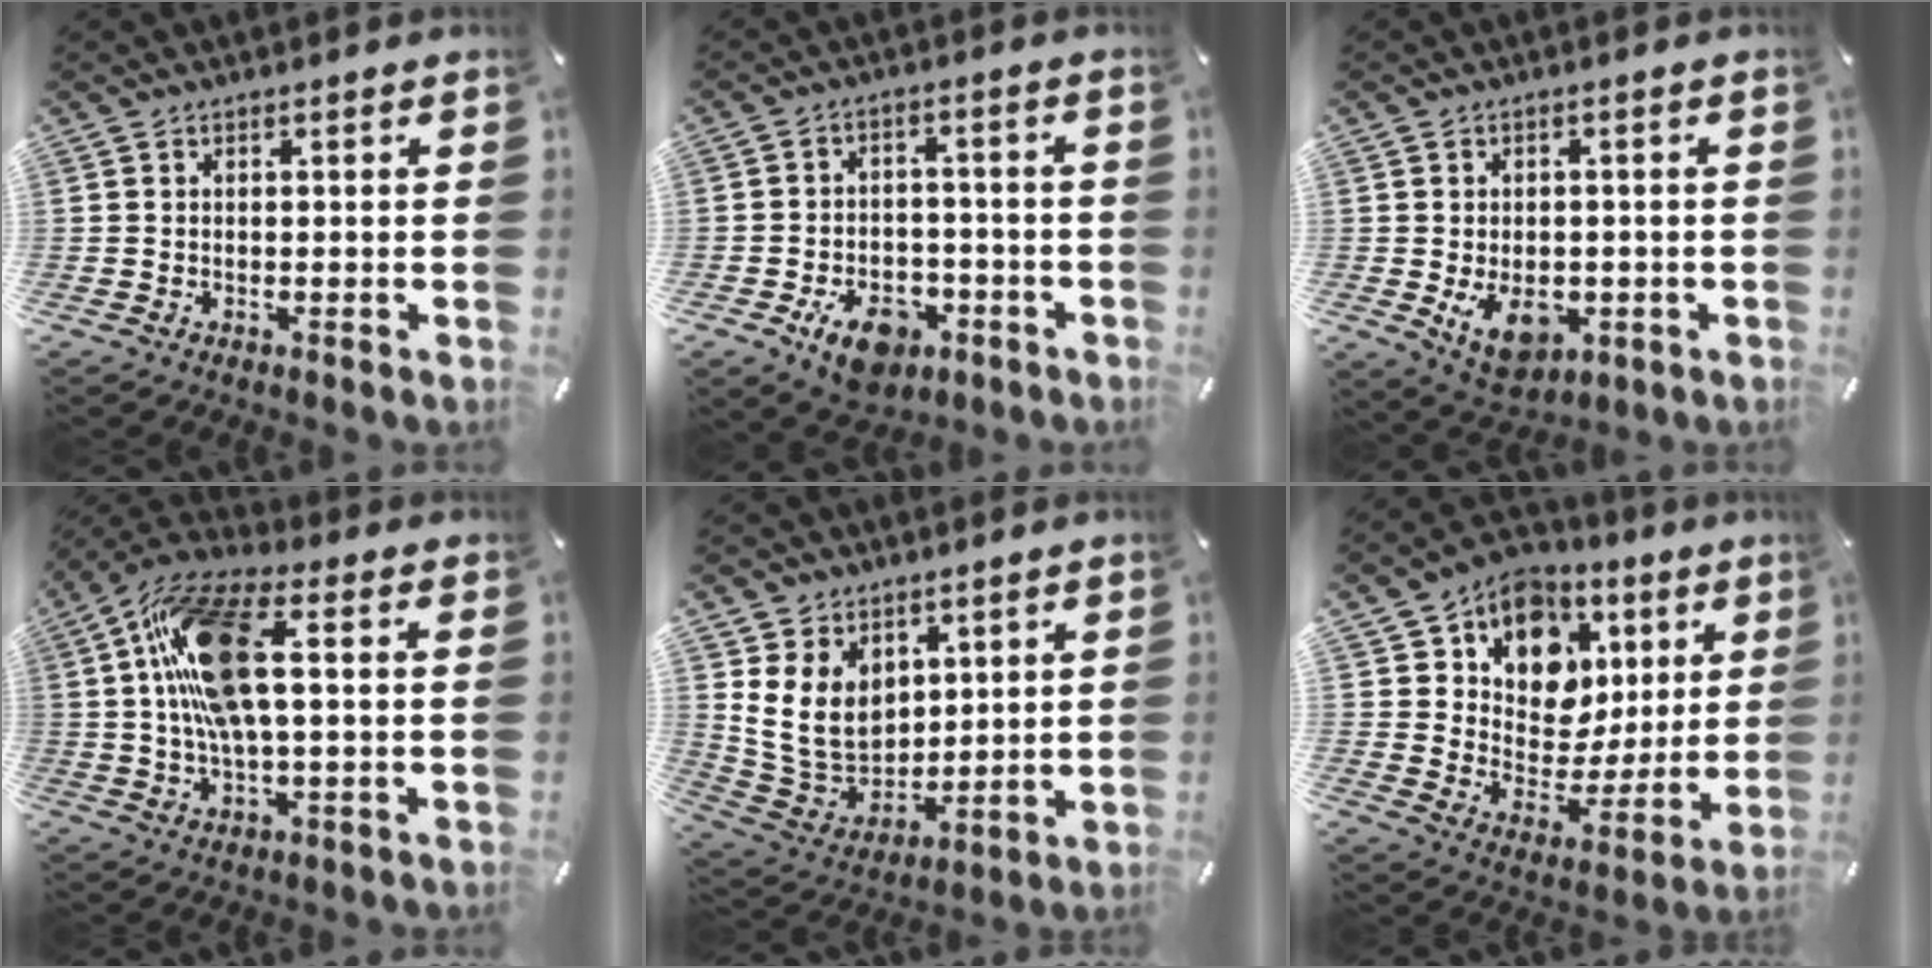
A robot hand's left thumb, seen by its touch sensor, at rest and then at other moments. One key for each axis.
{"total": 10.1, "fx": -5.2, "fy": 6.6, "fz": 5.6, "tx": -0.096, "ty": 0.029, "tz": -0.088}
{"total": 9.1, "fx": -2.4, "fy": 6.4, "fz": 6.0, "tx": -0.093, "ty": -0.005, "tz": -0.043}
{"total": 17.7, "fx": 2.7, "fy": 7.4, "fz": 15.9, "tx": -0.324, "ty": 0.001, "tz": 0.043}
{"total": 12.8, "fx": 4.0, "fy": 10.5, "fz": 6.1, "tx": -0.148, "ty": -0.026, "tz": 0.081}
{"total": 13.5, "fx": 5.7, "fy": 11.0, "fz": 5.3, "tx": -0.091, "ty": -0.036, "tz": 0.108}